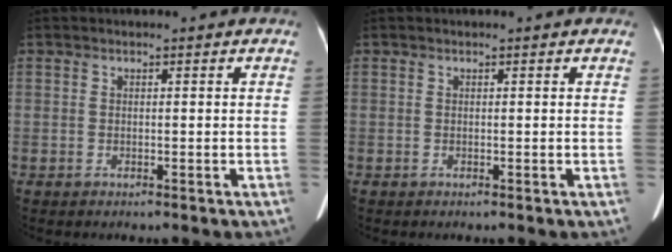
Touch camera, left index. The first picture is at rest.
{"total": 0.8, "force": [0.7, 0.2, 0.3], "torque": [-0.010, 0.008, 0.003]}